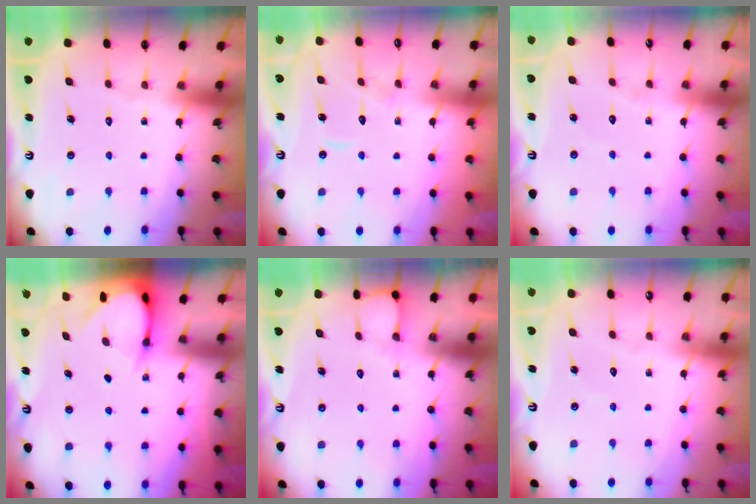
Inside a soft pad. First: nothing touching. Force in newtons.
{"total": 8.1, "press": 8.1, "slide": 0.6}
{"total": 5.2, "press": 5.1, "slide": 0.5}
{"total": 4.2, "press": 4.2, "slide": 0.5}
{"total": 4.4, "press": 4.3, "slide": 0.5}
{"total": 2.9, "press": 2.9, "slide": 0.2}